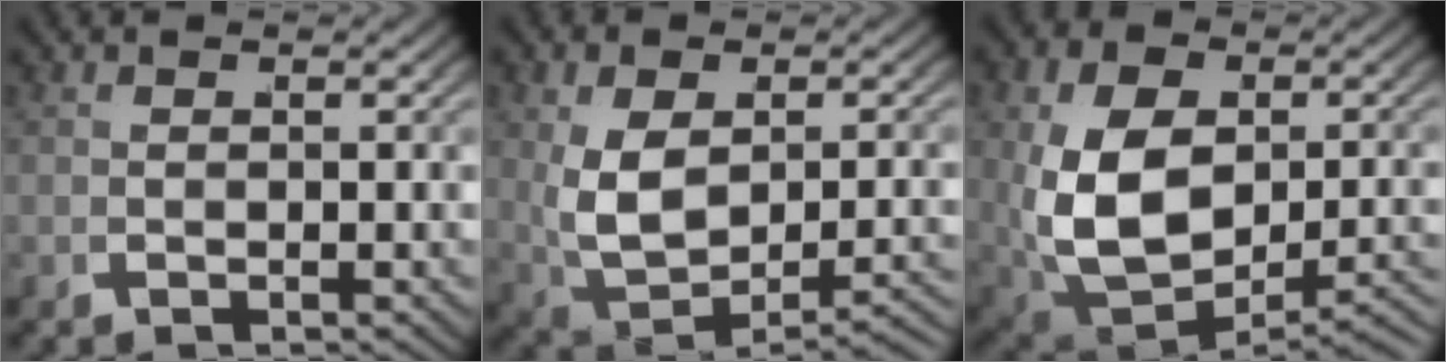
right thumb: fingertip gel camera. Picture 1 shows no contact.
{"total": 6.0, "force": [-1.0, 3.6, 4.7], "torque": [-0.114, -0.020, 0.009]}
{"total": 10.6, "force": [-1.1, 7.2, 7.6], "torque": [-0.175, -0.042, 0.014]}